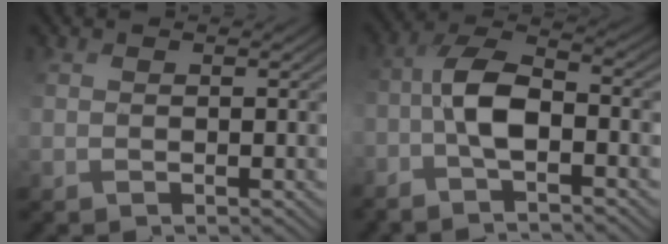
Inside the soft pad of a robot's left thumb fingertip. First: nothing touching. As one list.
[{"total": 6.7, "force": [-2.4, 2.4, 5.8], "torque": [-0.111, 0.013, -0.060]}]